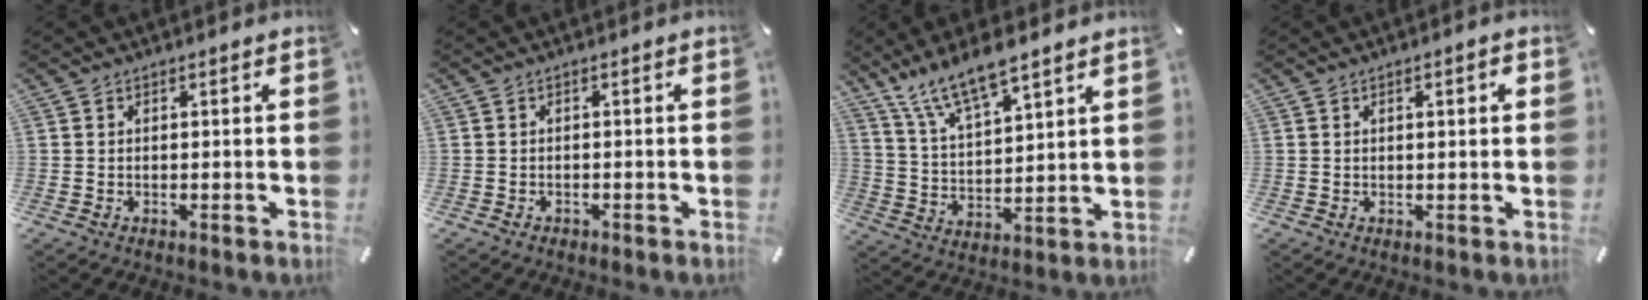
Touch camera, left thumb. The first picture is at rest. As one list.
[{"total": 0.8, "force": [-0.6, 0.5, 0.0], "torque": [-0.001, 0.002, -0.014]}, {"total": 11.3, "force": [9.3, 2.5, 5.9], "torque": [-0.139, -0.038, 0.172]}, {"total": 2.0, "force": [0.5, 0.6, 1.8], "torque": [-0.036, 0.005, 0.007]}]